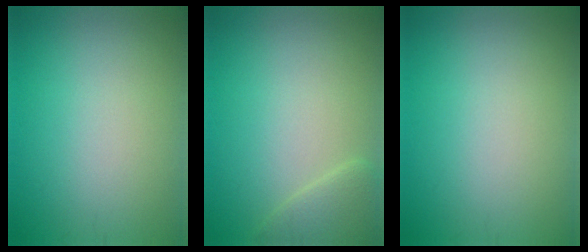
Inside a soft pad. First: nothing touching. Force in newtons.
{"total": 2.2, "press": 2.2, "slide": 0.2}
{"total": 0.0}